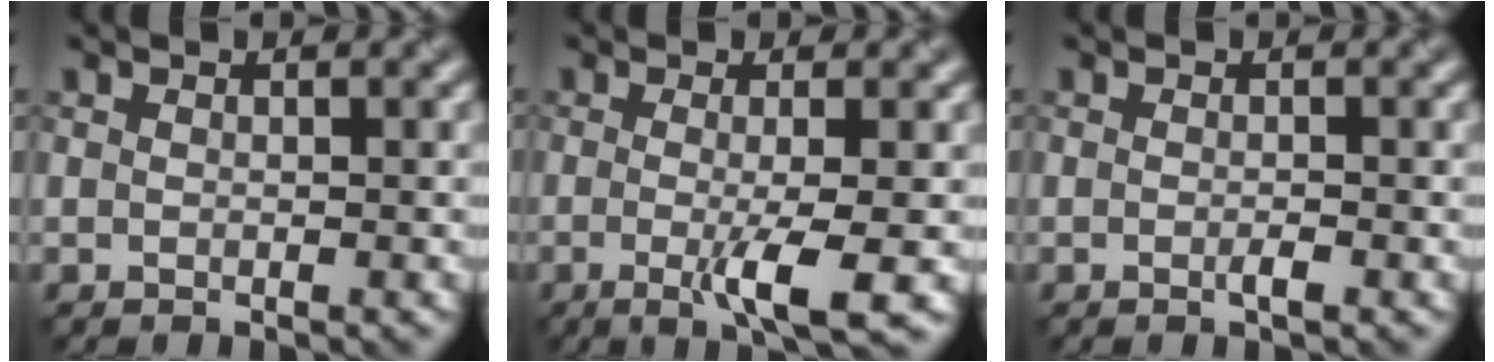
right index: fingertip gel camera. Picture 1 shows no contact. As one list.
[{"total": 4.3, "force": [-1.1, 0.6, 4.1], "torque": [-0.067, -0.015, -0.017]}, {"total": 0.8, "force": [-0.6, 0.0, 0.6], "torque": [-0.010, -0.001, -0.011]}]